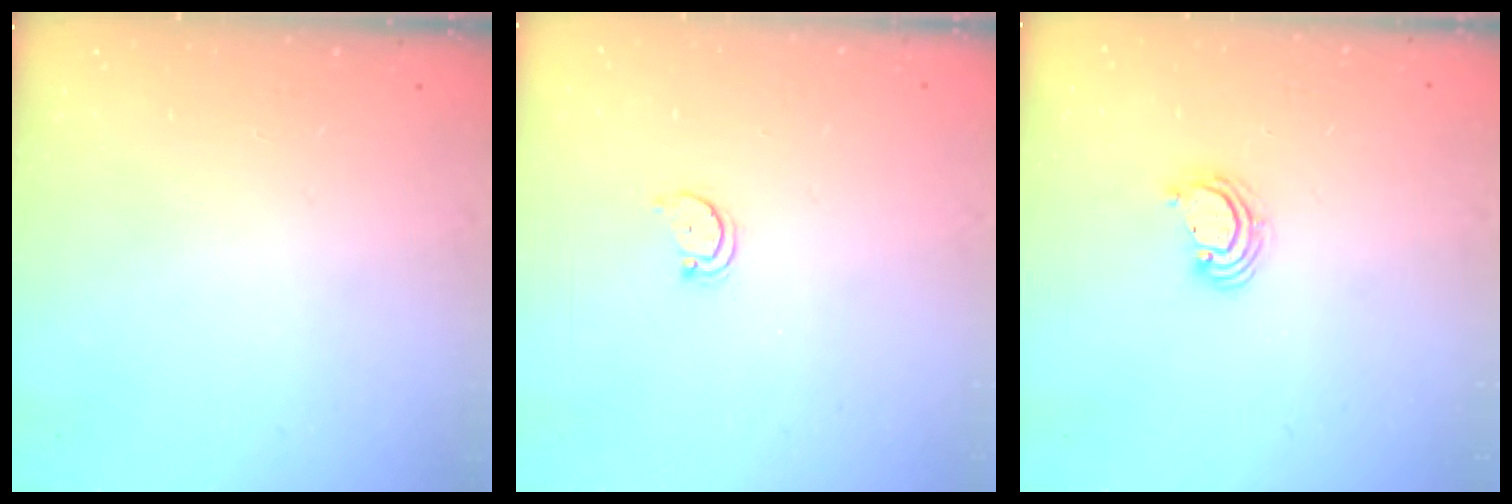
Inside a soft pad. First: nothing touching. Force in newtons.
{"total": 2.5, "press": 2.4, "slide": 0.5}
{"total": 3.5, "press": 3.5, "slide": 0.3}